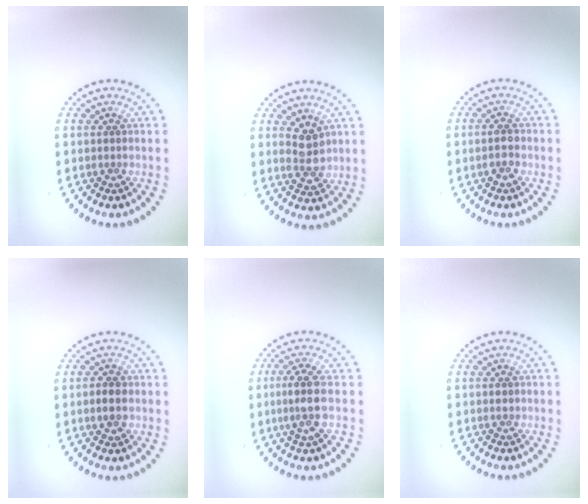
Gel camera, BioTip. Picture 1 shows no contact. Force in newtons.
{"total": 2.7, "press": 2.6, "slide": 0.8}
{"total": 1.8, "press": 1.8, "slide": 0.1}
{"total": 2.2, "press": 2.2, "slide": 0.1}
{"total": 3.1, "press": 2.9, "slide": 1.2}
{"total": 0.9, "press": 0.9, "slide": 0.1}